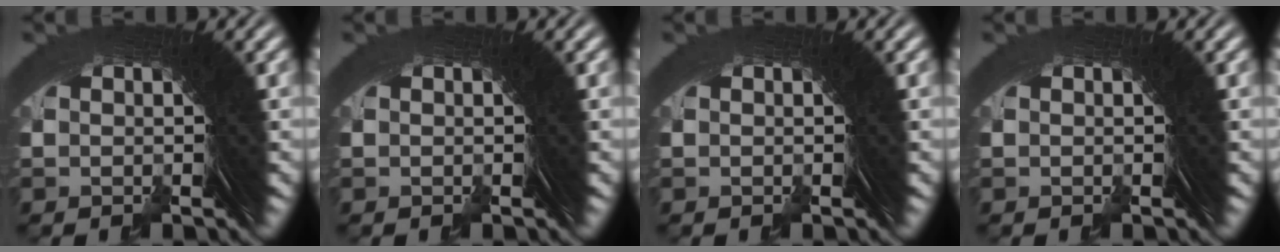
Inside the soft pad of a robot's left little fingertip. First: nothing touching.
{"total": 0.0}
{"total": 0.0}
{"total": 0.0}